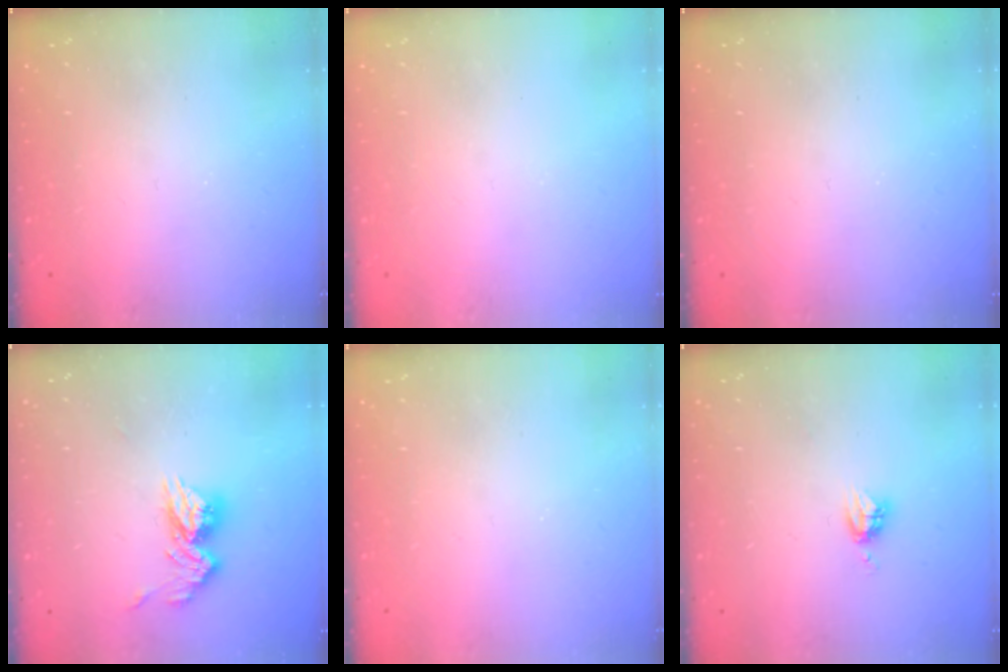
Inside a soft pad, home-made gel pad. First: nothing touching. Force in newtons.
{"total": 0.0}
{"total": 0.0}
{"total": 11.5, "press": 11.4, "slide": 1.1}
{"total": 0.0}
{"total": 3.8, "press": 3.8, "slide": 0.4}